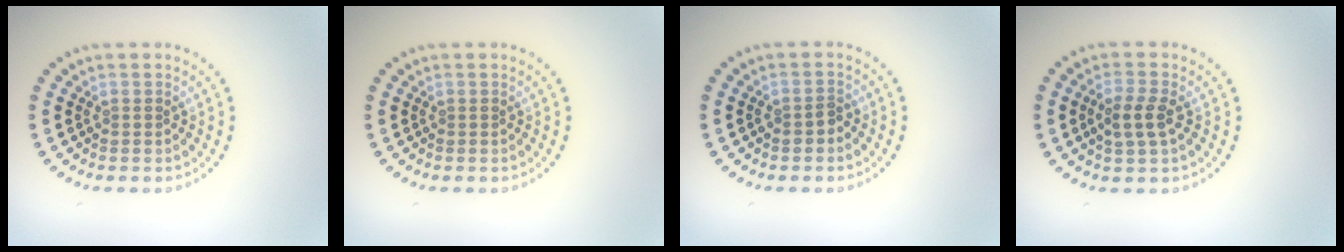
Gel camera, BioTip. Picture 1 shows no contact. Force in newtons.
{"total": 0.0}
{"total": 1.1, "press": 1.1, "slide": 0.4}
{"total": 2.5, "press": 2.4, "slide": 0.7}